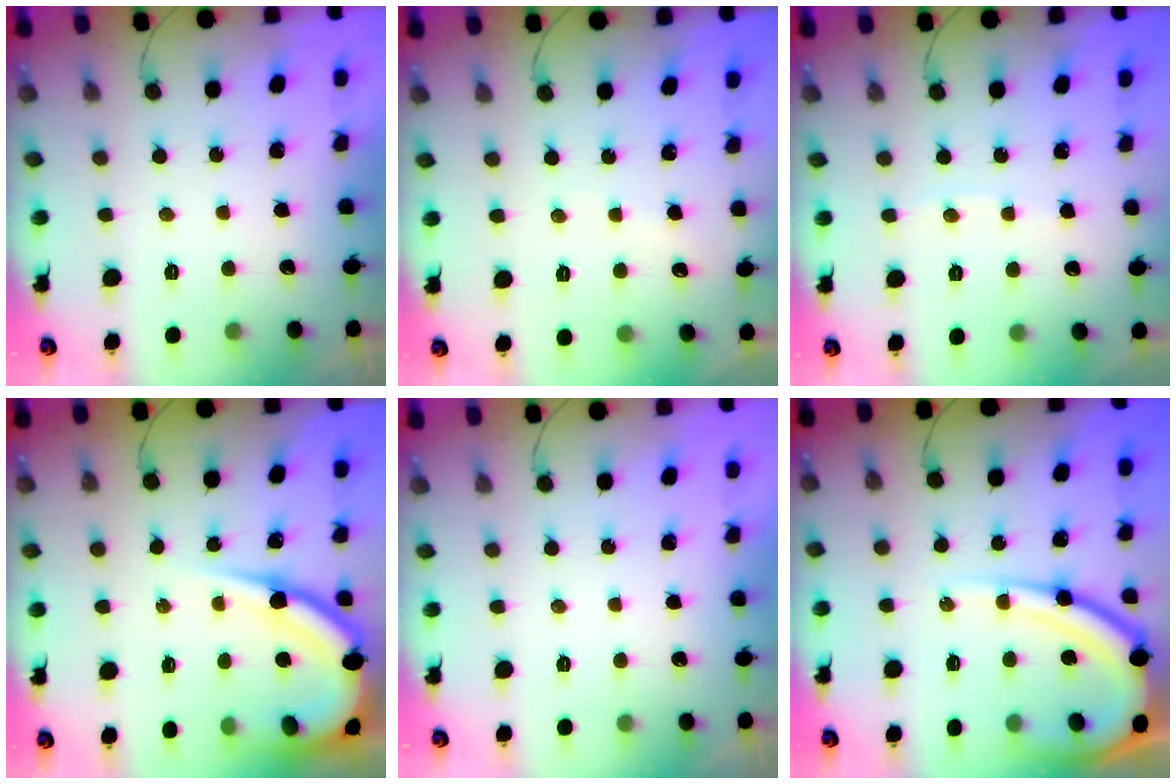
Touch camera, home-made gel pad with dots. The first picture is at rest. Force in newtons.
{"total": 1.8, "press": 1.7, "slide": 0.4}
{"total": 2.0, "press": 2.0, "slide": 0.3}
{"total": 14.6, "press": 14.5, "slide": 1.0}
{"total": 0.0}
{"total": 15.8, "press": 15.7, "slide": 1.8}